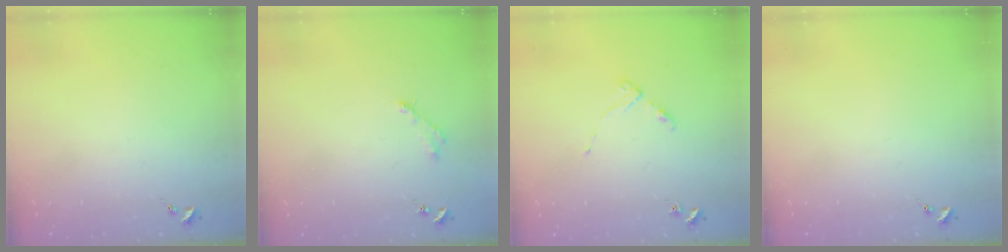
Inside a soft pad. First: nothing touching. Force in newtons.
{"total": 2.8, "press": 2.8, "slide": 0.4}
{"total": 3.8, "press": 3.8, "slide": 0.5}
{"total": 0.0}